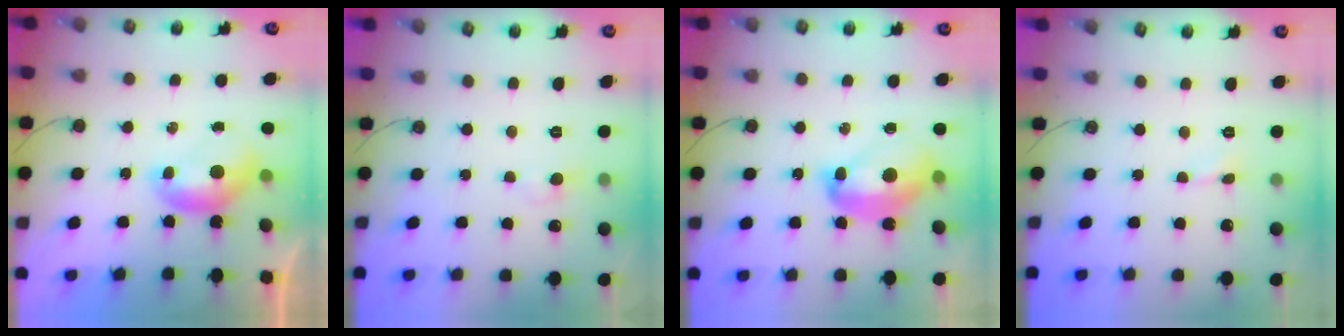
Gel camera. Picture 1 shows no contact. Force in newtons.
{"total": 1.4, "press": 1.2, "slide": 0.7}
{"total": 9.2, "press": 9.1, "slide": 1.2}
{"total": 0.0}